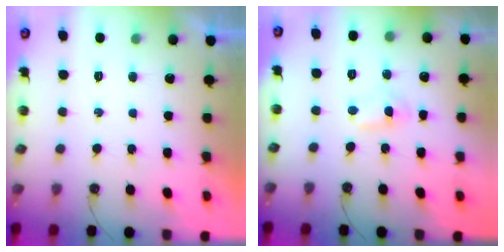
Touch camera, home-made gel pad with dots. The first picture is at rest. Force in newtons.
{"total": 1.3, "press": 1.1, "slide": 0.7}